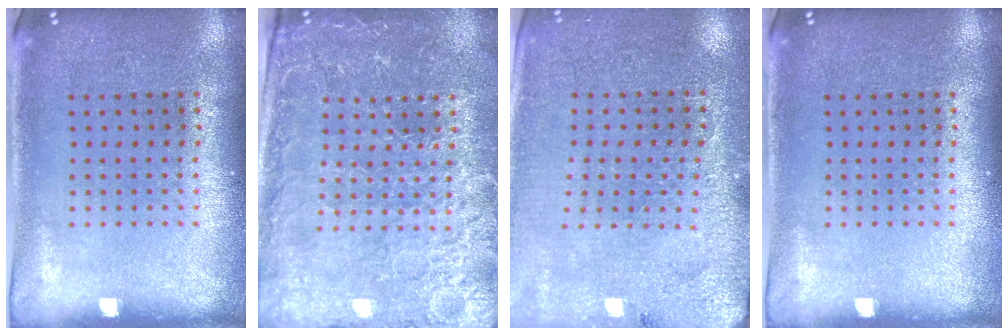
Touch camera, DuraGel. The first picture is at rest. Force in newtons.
{"total": 3.7, "press": 3.6, "slide": 1.0}
{"total": 2.7, "press": 2.7, "slide": 0.3}
{"total": 0.0}